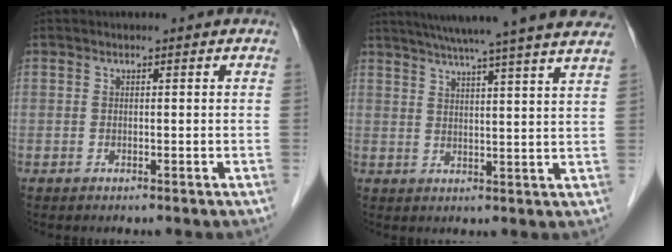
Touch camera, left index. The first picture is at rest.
{"total": 21.5, "force": [18.6, -0.8, 10.7], "torque": [-0.174, 0.001, 0.236]}